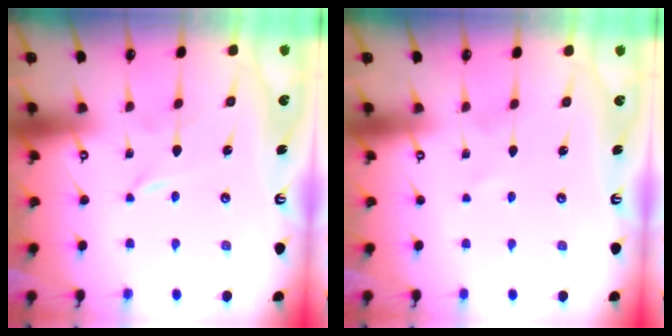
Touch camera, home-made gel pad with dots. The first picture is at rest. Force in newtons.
{"total": 0.0}